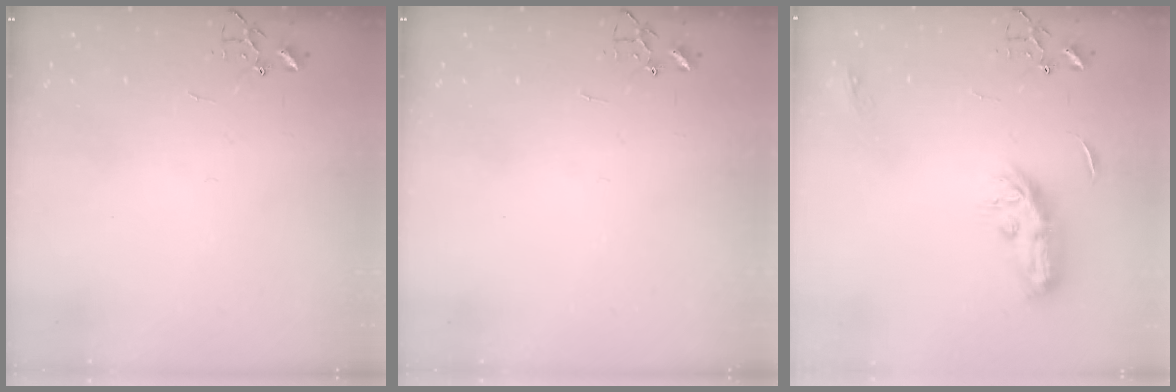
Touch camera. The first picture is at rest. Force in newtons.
{"total": 0.0}
{"total": 8.7, "press": 8.7, "slide": 0.4}